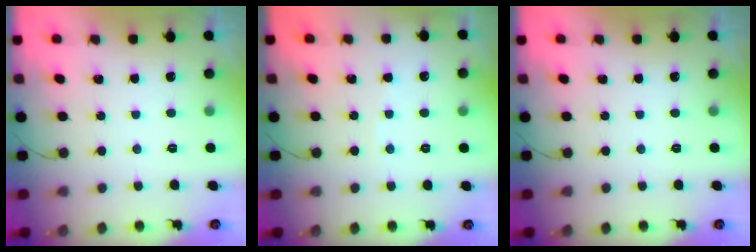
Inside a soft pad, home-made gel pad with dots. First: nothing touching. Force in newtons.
{"total": 1.8, "press": 1.7, "slide": 0.2}
{"total": 0.0}